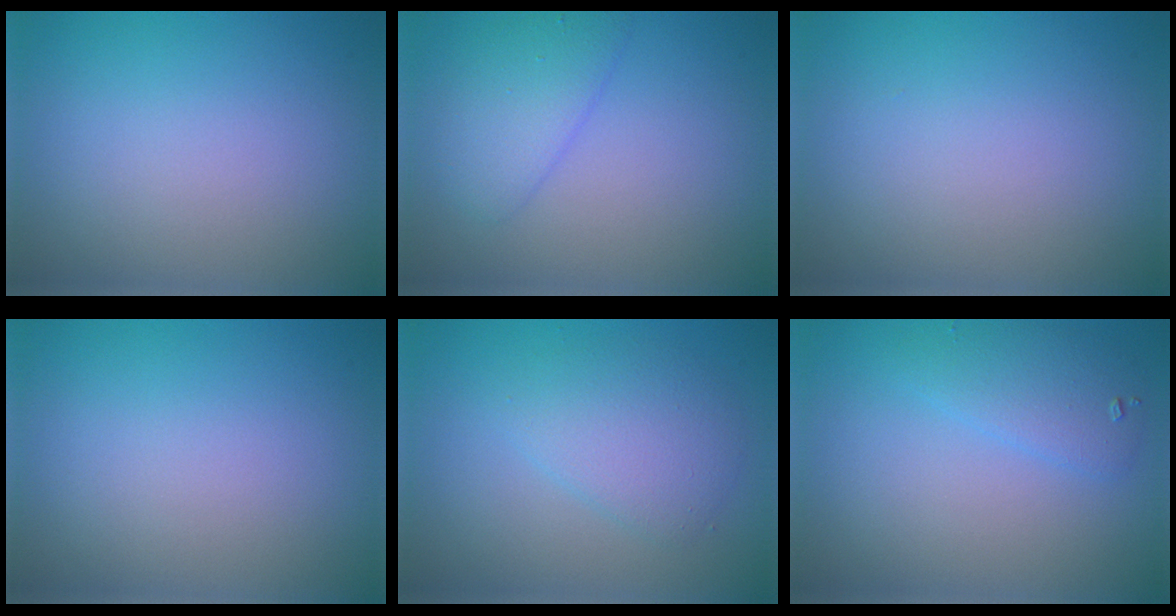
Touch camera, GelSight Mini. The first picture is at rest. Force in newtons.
{"total": 2.7, "press": 2.7, "slide": 0.1}
{"total": 0.0}
{"total": 0.0}
{"total": 3.2, "press": 3.2, "slide": 0.2}
{"total": 2.4, "press": 2.4, "slide": 0.1}